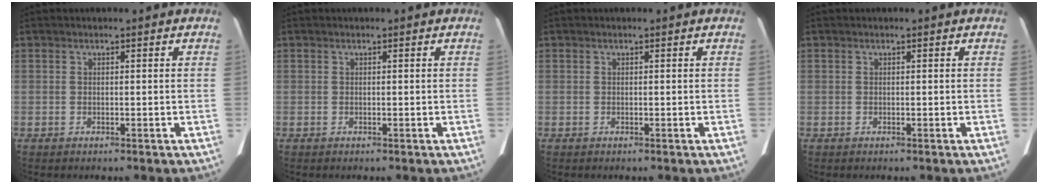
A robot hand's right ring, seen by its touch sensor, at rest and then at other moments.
{"total": 0.0}
{"total": 0.0}
{"total": 0.0}